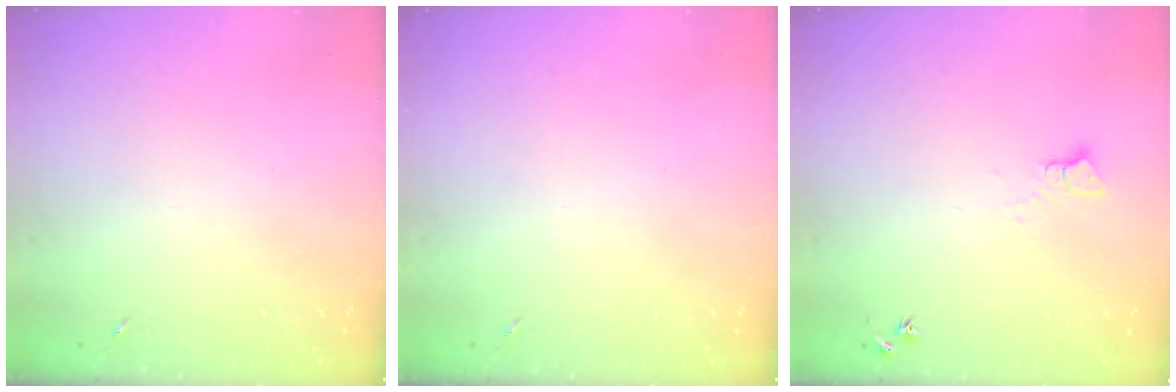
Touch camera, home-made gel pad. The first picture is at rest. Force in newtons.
{"total": 0.0}
{"total": 5.4, "press": 5.3, "slide": 0.7}